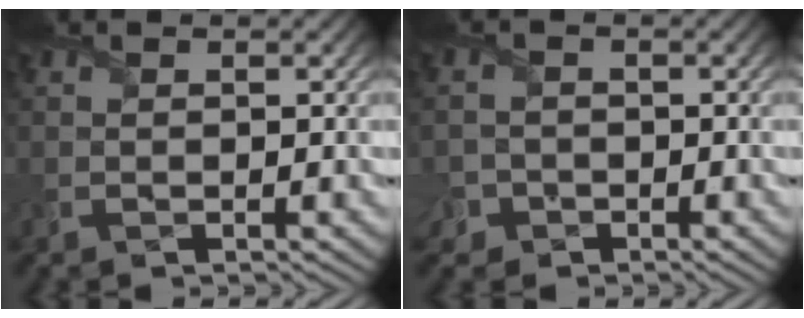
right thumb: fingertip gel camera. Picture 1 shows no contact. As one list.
[{"total": 3.2, "force": [-1.9, 2.6, 0.4], "torque": [-0.009, -0.001, -0.044]}]